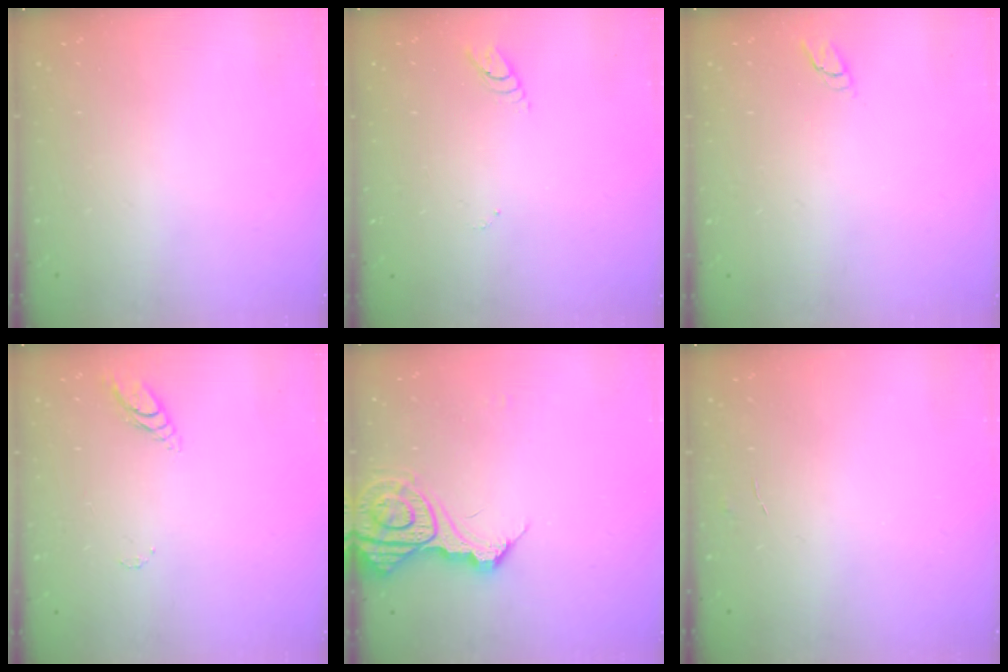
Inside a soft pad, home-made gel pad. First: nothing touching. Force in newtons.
{"total": 2.7, "press": 2.7, "slide": 0.2}
{"total": 3.6, "press": 3.6, "slide": 0.4}
{"total": 6.5, "press": 6.5, "slide": 0.6}
{"total": 12.2, "press": 12.1, "slide": 1.3}
{"total": 3.6, "press": 3.6, "slide": 0.3}